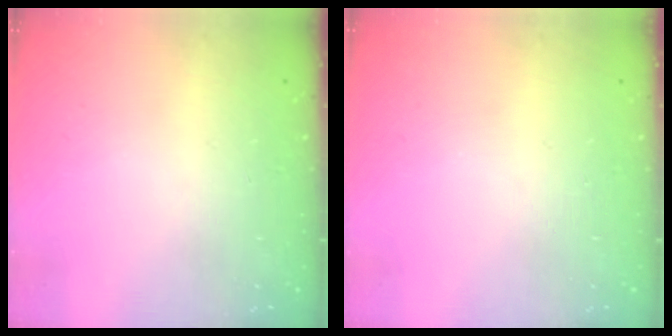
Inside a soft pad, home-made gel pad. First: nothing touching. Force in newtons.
{"total": 0.0}